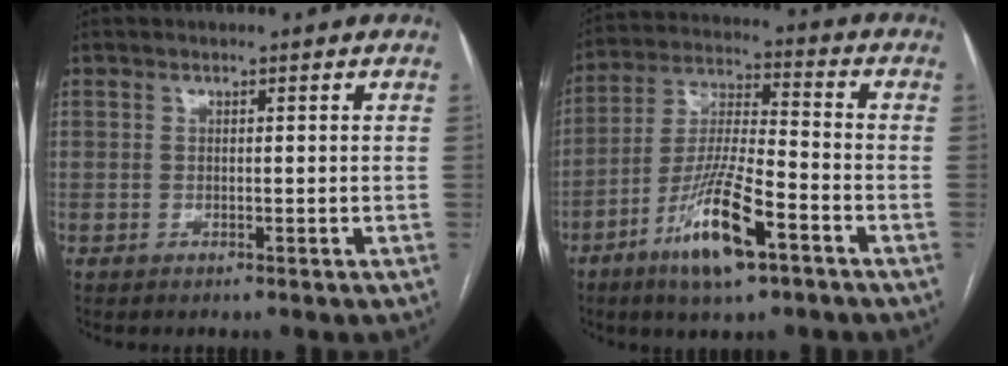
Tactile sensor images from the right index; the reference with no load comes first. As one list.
[{"total": 13.2, "force": [-6.8, 2.5, 11.0], "torque": [-0.214, -0.011, -0.122]}]